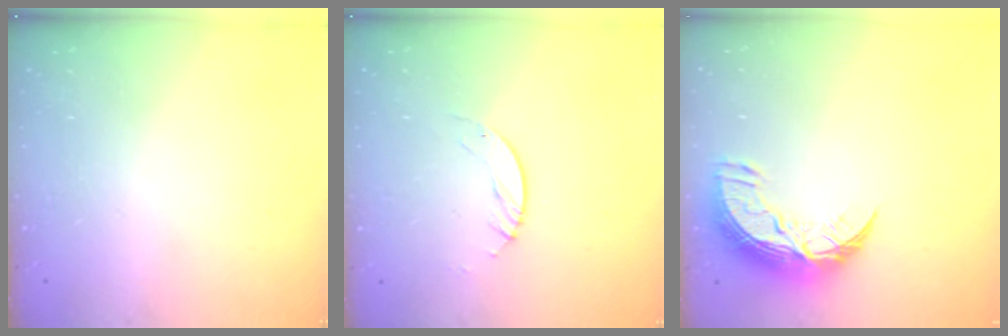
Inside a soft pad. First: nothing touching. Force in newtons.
{"total": 3.1, "press": 3.1, "slide": 0.3}
{"total": 11.2, "press": 11.2, "slide": 0.7}